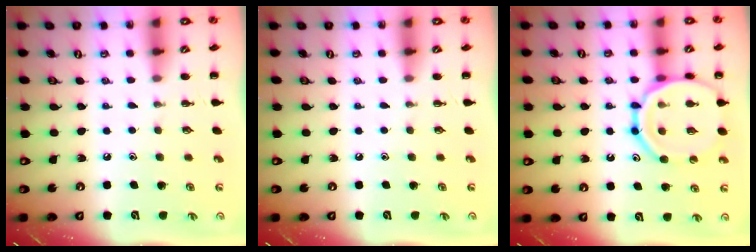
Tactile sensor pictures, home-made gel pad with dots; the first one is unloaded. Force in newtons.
{"total": 0.0}
{"total": 17.5, "press": 17.4, "slide": 2.5}